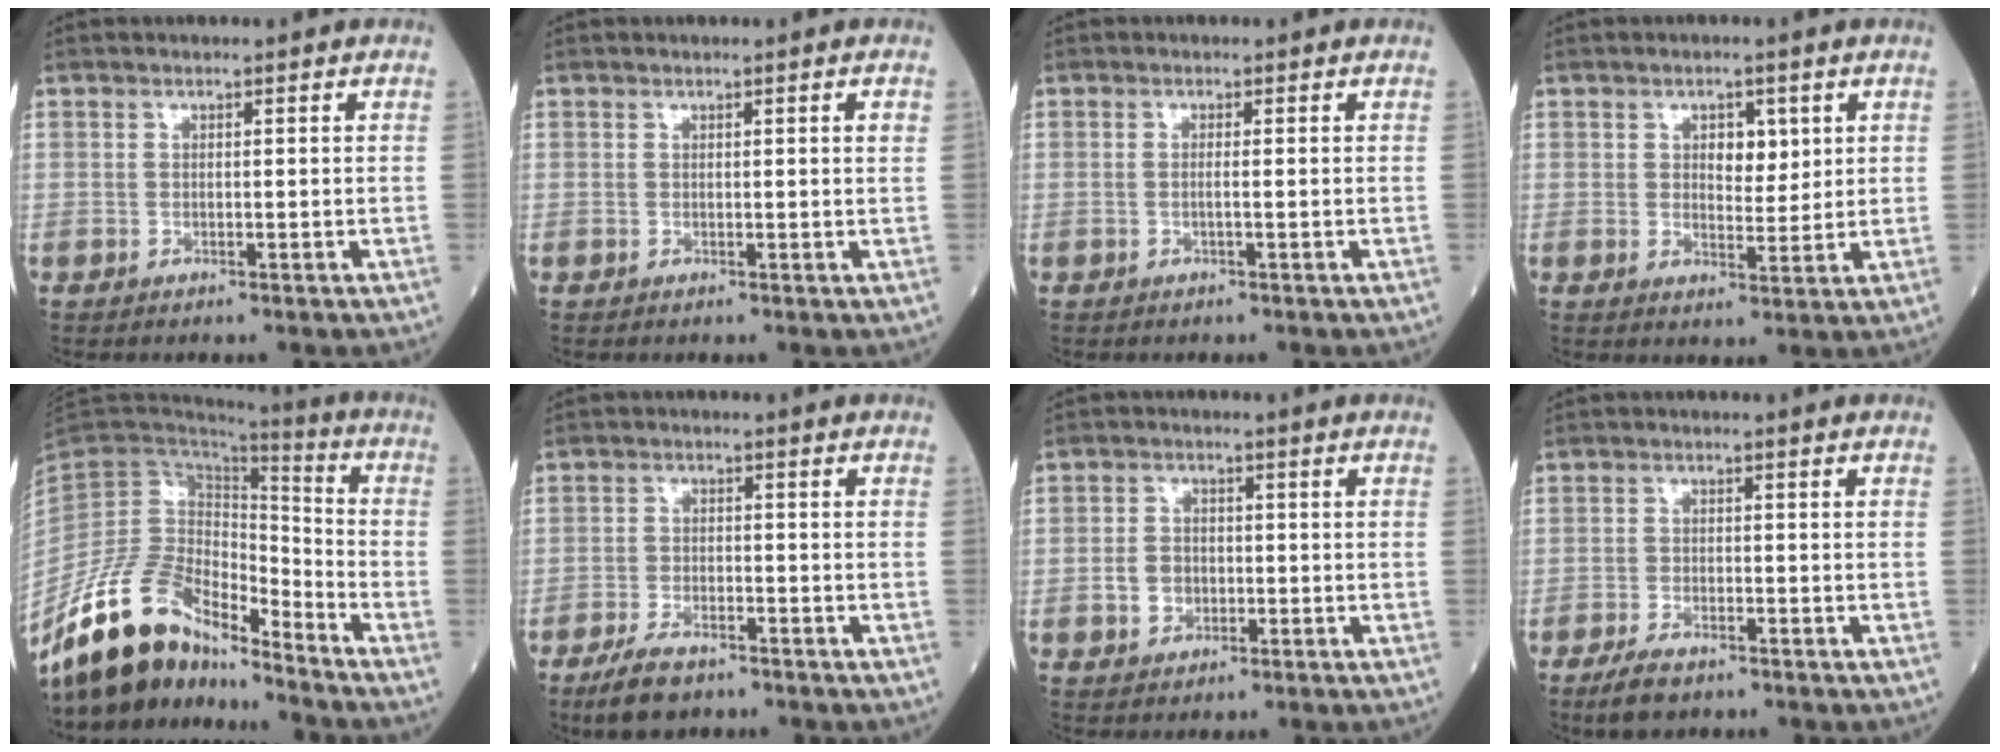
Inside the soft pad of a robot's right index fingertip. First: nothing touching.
{"total": 0.9, "force": [0.3, -0.1, 0.8], "torque": [-0.014, -0.001, 0.003]}
{"total": 0.6, "force": [-0.1, -0.2, 0.6], "torque": [-0.010, 0.002, -0.001]}
{"total": 4.0, "force": [1.5, 2.2, 3.1], "torque": [-0.044, -0.002, 0.023]}
{"total": 15.4, "force": [-12.9, 5.3, 6.5], "torque": [-0.131, 0.038, -0.240]}
{"total": 5.9, "force": [-4.6, 2.0, 3.2], "torque": [-0.073, -0.008, -0.081]}
{"total": 3.5, "force": [-0.9, 2.8, 1.9], "torque": [-0.042, 0.004, -0.013]}
{"total": 4.3, "force": [-3.3, 1.3, 2.4], "torque": [-0.056, -0.007, -0.057]}